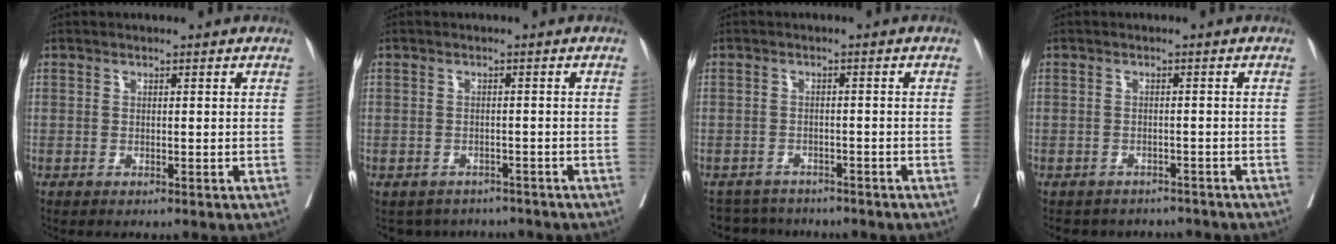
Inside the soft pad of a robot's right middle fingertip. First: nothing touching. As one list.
[{"total": 5.3, "force": [-4.8, 2.3, -0.1], "torque": [0.010, 0.011, -0.058]}, {"total": 6.6, "force": [-6.2, 2.1, 0.8], "torque": [-0.015, 0.005, -0.085]}, {"total": 6.3, "force": [-5.8, 2.4, 0.1], "torque": [0.000, 0.011, -0.068]}]